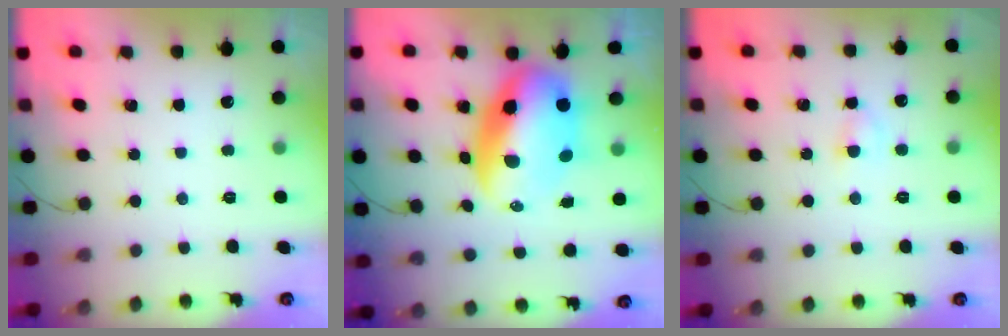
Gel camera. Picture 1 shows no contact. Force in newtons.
{"total": 14.6, "press": 14.1, "slide": 3.7}
{"total": 3.3, "press": 3.0, "slide": 1.2}